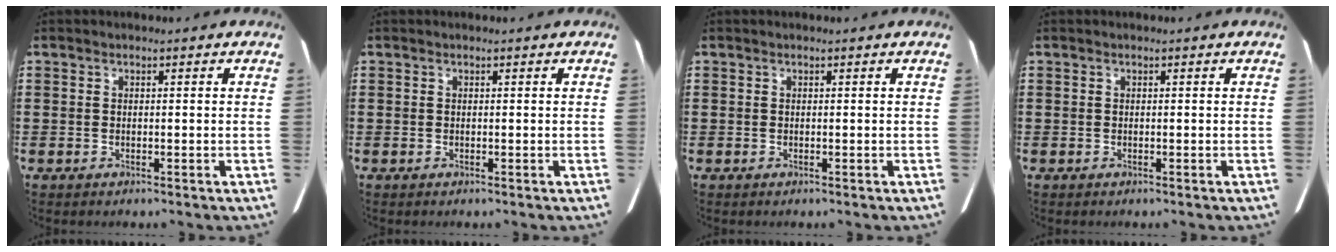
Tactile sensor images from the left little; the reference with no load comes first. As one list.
[{"total": 0.0}, {"total": 0.0}, {"total": 0.0}]